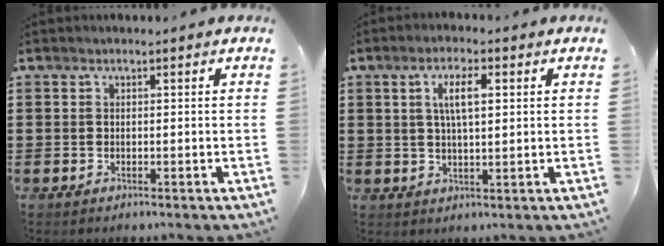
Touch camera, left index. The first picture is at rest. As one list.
[{"total": 5.0, "force": [1.3, 1.7, 4.6], "torque": [-0.095, 0.010, 0.020]}]